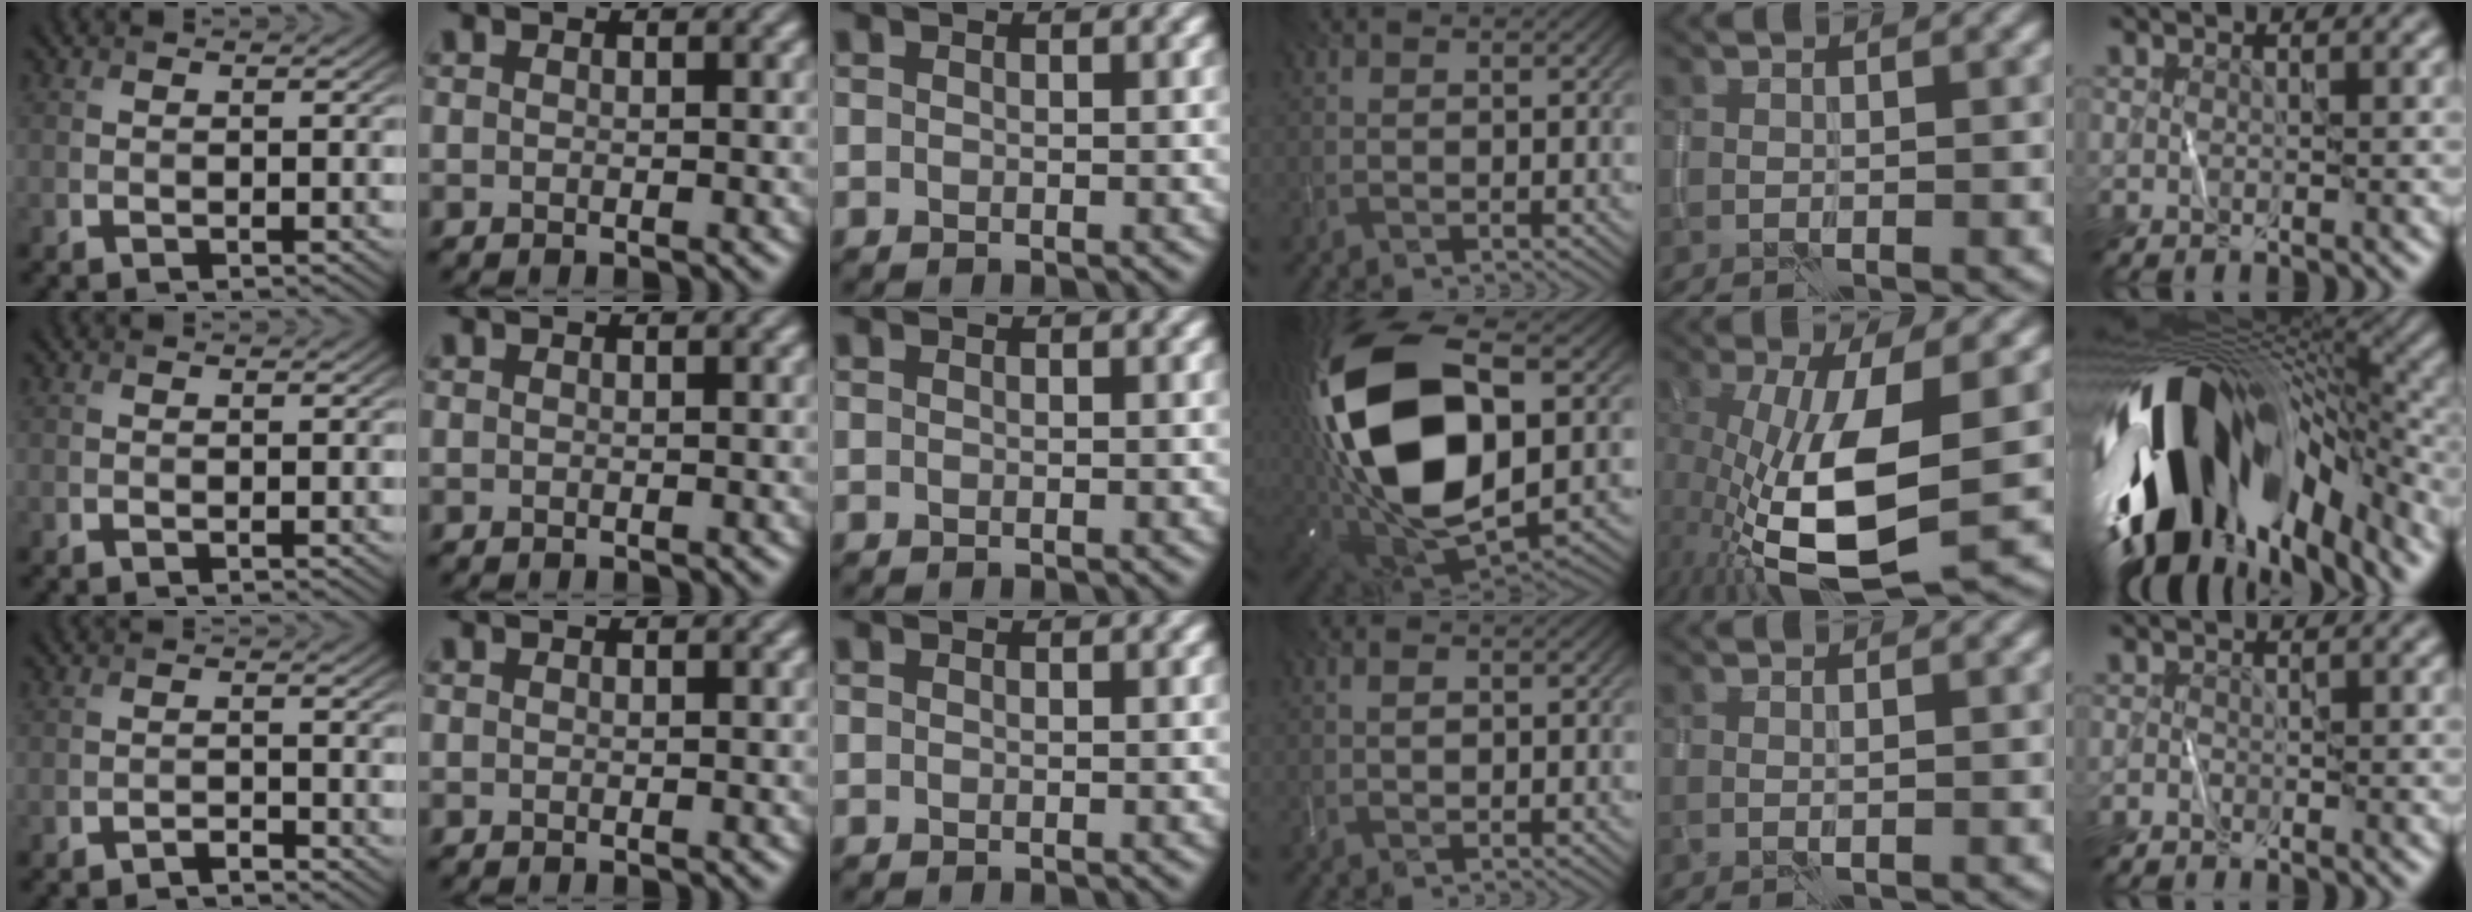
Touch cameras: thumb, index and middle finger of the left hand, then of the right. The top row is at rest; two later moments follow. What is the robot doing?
{"motion": "wipe", "object": "whiteboard"}